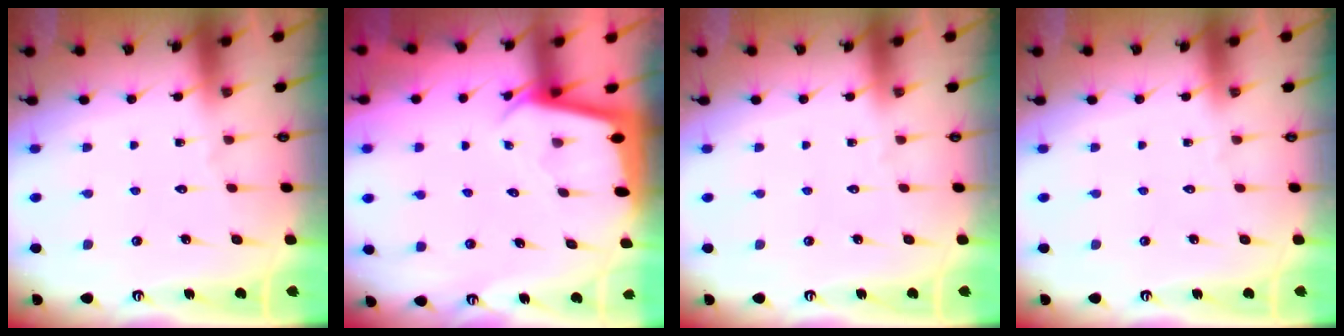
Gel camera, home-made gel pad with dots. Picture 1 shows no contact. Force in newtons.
{"total": 2.1, "press": 2.1, "slide": 0.1}
{"total": 0.0}
{"total": 0.0}